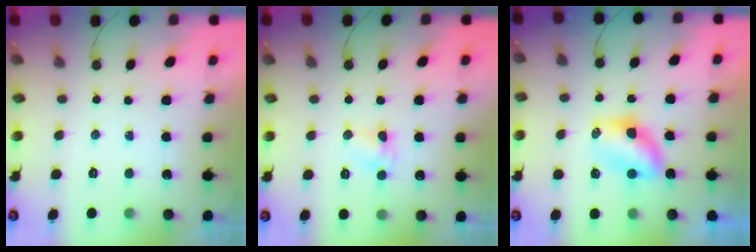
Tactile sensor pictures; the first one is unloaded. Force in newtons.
{"total": 5.8, "press": 5.8, "slide": 0.4}
{"total": 8.2, "press": 7.3, "slide": 3.8}